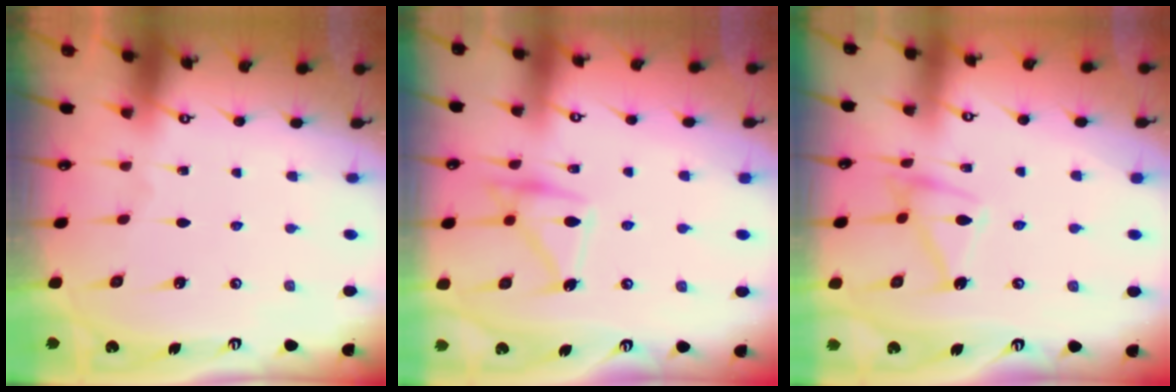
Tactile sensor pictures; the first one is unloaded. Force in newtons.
{"total": 16.5, "press": 16.4, "slide": 1.1}
{"total": 12.8, "press": 12.8, "slide": 0.5}